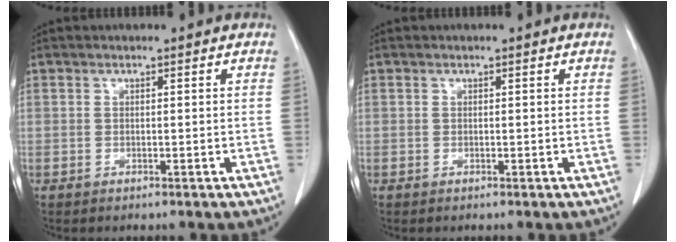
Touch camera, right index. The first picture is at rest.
{"total": 0.0}